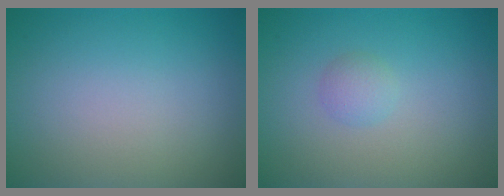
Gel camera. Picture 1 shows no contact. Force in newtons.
{"total": 1.3, "press": 1.3, "slide": 0.1}